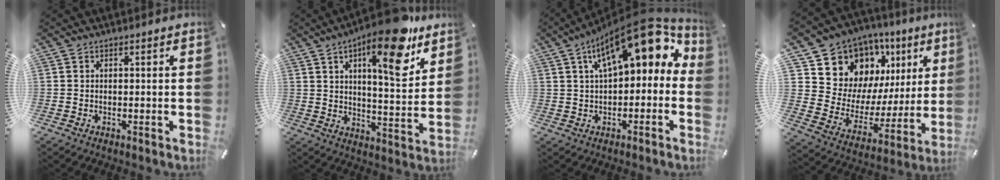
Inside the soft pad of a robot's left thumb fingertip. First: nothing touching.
{"total": 18.3, "force": [10.8, 5.8, 13.5], "torque": [-0.191, -0.055, 0.164]}
{"total": 16.8, "force": [7.6, 7.3, 13.2], "torque": [-0.199, -0.045, 0.127]}
{"total": 12.8, "force": [8.8, 9.0, 2.4], "torque": [-0.050, -0.091, 0.163]}